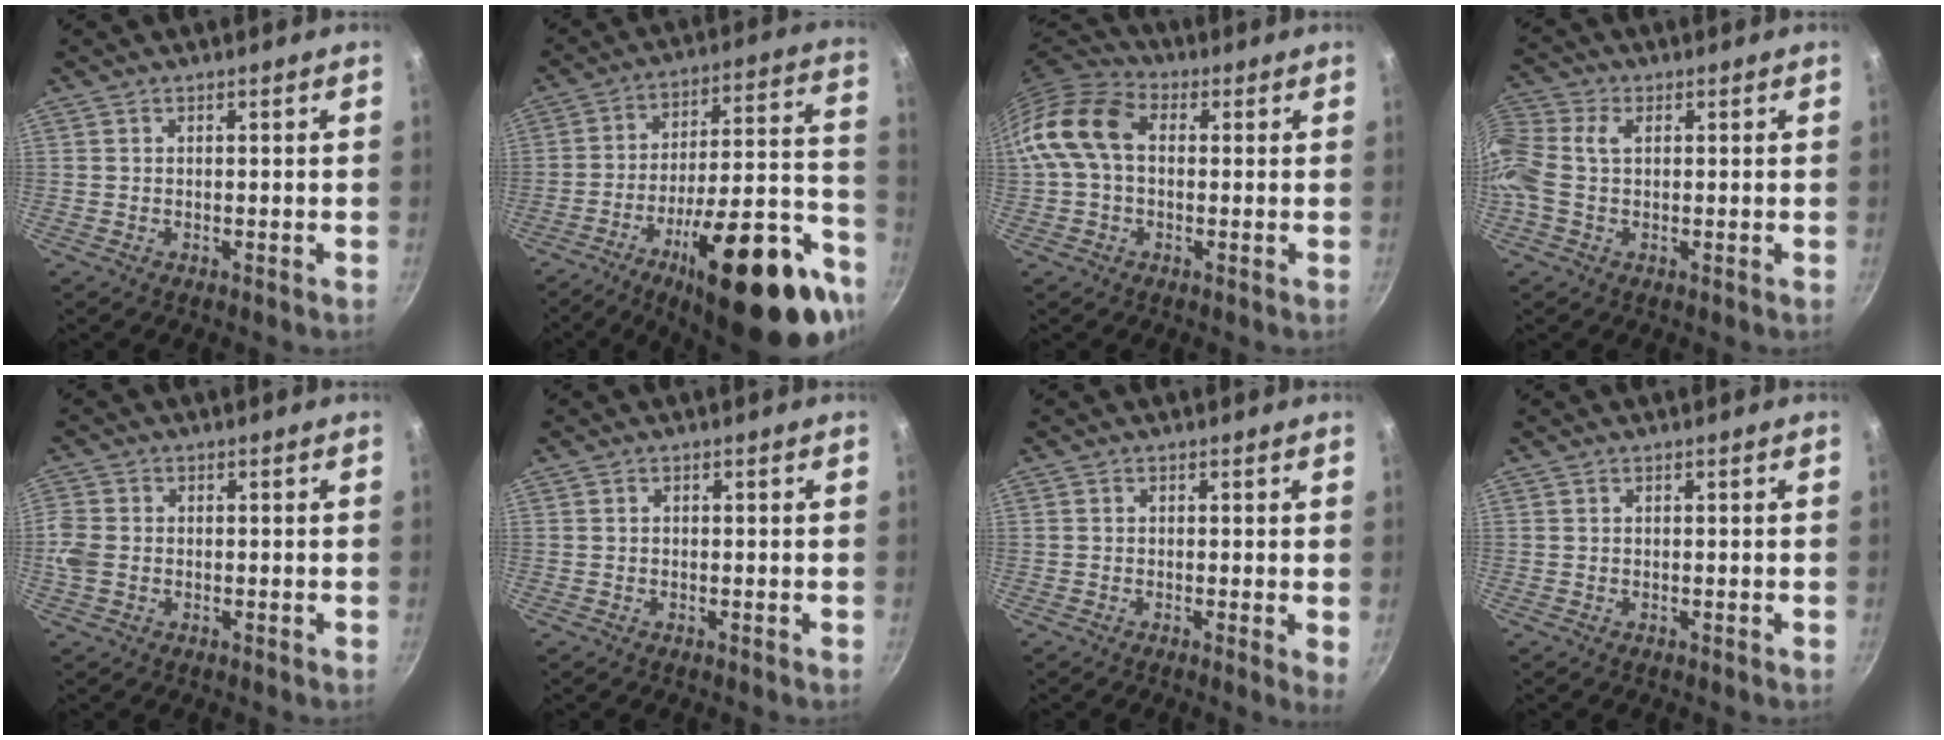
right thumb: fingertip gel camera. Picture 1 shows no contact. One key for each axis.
{"total": 30.2, "fx": -15.6, "fy": 9.9, "fz": 23.9, "tx": -0.291, "ty": 0.081, "tz": -0.231}
{"total": 11.7, "fx": 1.1, "fy": 8.1, "fz": 8.4, "tx": -0.146, "ty": 0.028, "tz": 0.000}
{"total": 11.3, "fx": 0.9, "fy": 7.8, "fz": 8.1, "tx": -0.182, "ty": 0.025, "tz": 0.000}
{"total": 4.3, "fx": -0.8, "fy": 3.3, "fz": 2.6, "tx": -0.059, "ty": 0.003, "tz": -0.023}
{"total": 0.0}
{"total": 2.3, "fx": 0.0, "fy": 0.5, "fz": 2.2, "tx": -0.028, "ty": -0.006, "tz": -0.005}
{"total": 0.0}